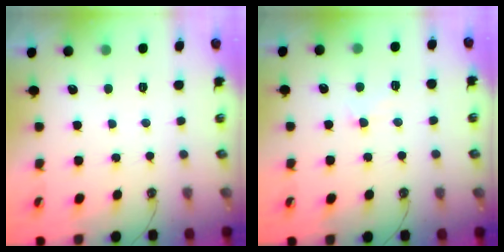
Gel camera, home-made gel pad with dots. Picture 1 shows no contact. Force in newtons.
{"total": 0.8, "press": 0.6, "slide": 0.6}